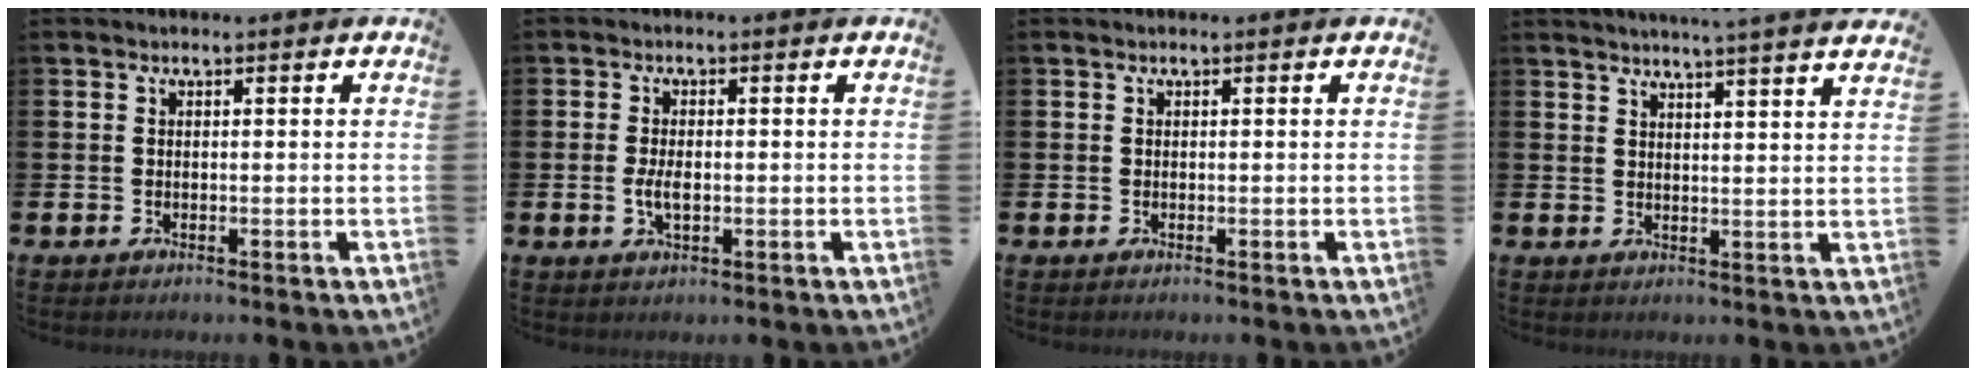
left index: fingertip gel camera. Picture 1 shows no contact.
{"total": 2.8, "force": [-0.2, 1.4, 2.5], "torque": [-0.035, -0.002, -0.008]}
{"total": 0.0}
{"total": 4.4, "force": [4.2, -1.3, 0.6], "torque": [-0.014, -0.029, 0.071]}